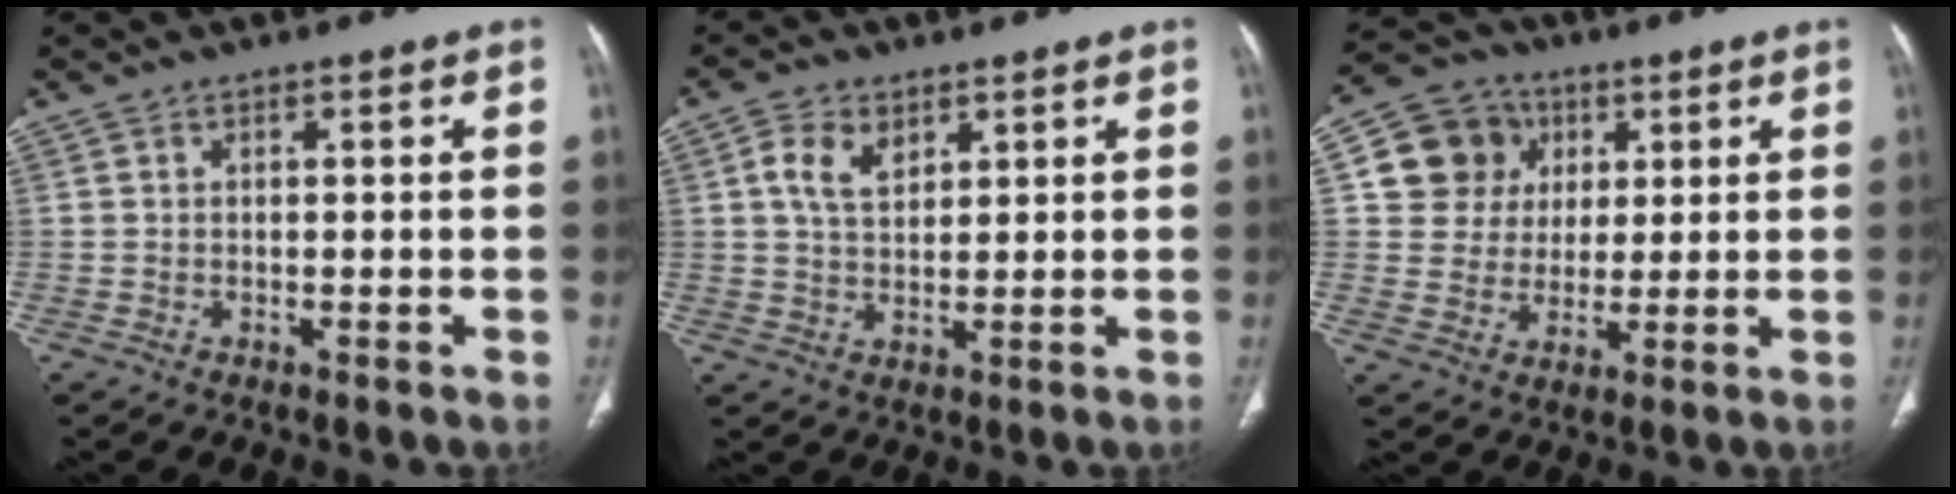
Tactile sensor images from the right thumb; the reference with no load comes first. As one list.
[{"total": 6.1, "force": [2.7, 3.9, 3.9], "torque": [-0.060, -0.008, 0.051]}, {"total": 11.4, "force": [3.4, 10.4, 3.3], "torque": [-0.029, 0.003, 0.059]}]